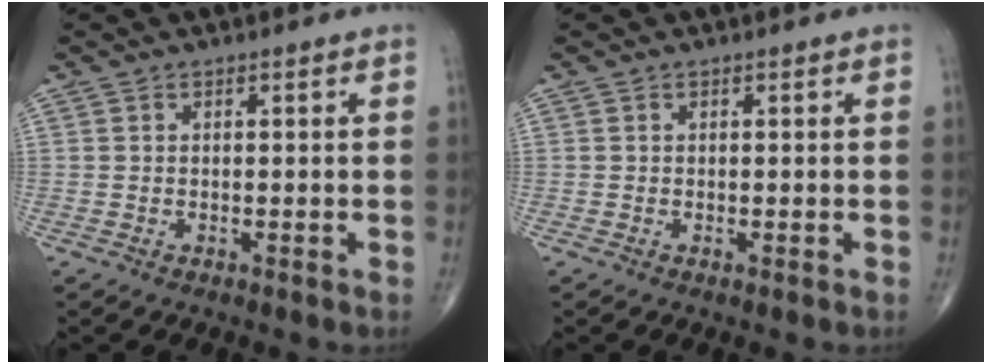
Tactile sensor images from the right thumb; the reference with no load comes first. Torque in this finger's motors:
{"motor_torque": [0.49, 0.19, -0.11, -0.21, 0.01]}